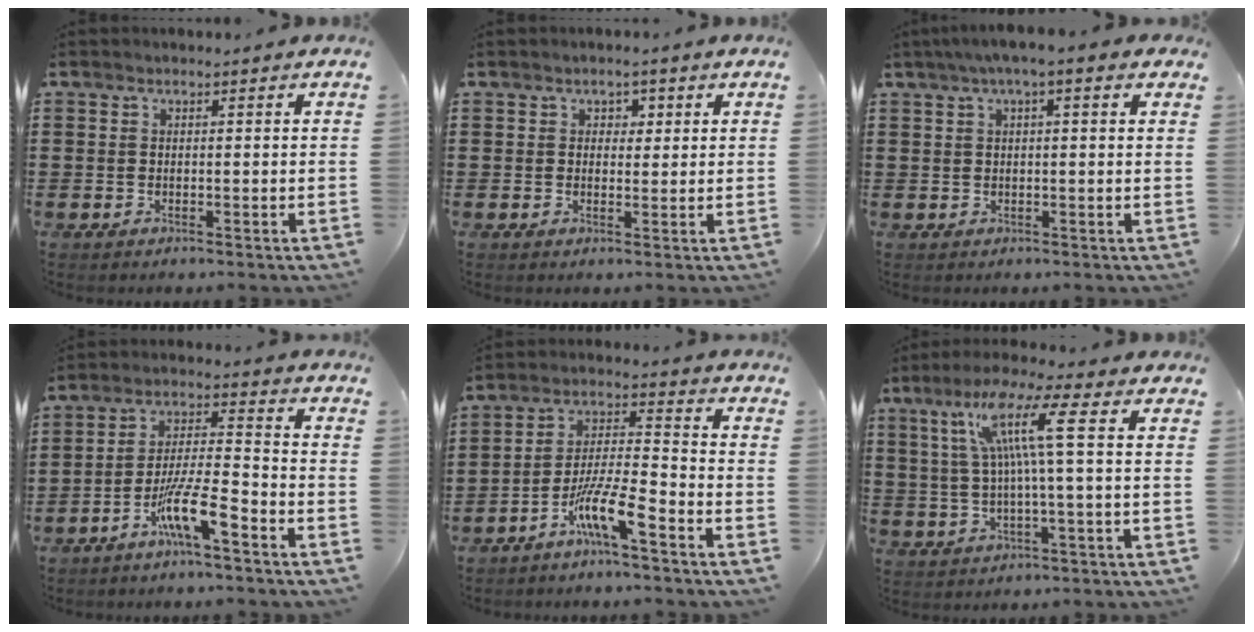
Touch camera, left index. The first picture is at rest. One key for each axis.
{"total": 1.6, "fx": 0.7, "fy": 1.4, "fz": 0.5, "tx": -0.007, "ty": 0.006, "tz": 0.008}
{"total": 2.8, "fx": 1.3, "fy": 0.2, "fz": 2.5, "tx": -0.050, "ty": 0.003, "tz": 0.021}
{"total": 9.4, "fx": -6.1, "fy": 1.4, "fz": 7.0, "tx": -0.143, "ty": -0.001, "tz": -0.116}
{"total": 9.2, "fx": -6.3, "fy": 1.2, "fz": 6.6, "tx": -0.138, "ty": -0.003, "tz": -0.122}
{"total": 10.1, "fx": 2.7, "fy": 0.0, "fz": 9.7, "tx": -0.205, "ty": 0.001, "tz": 0.034}